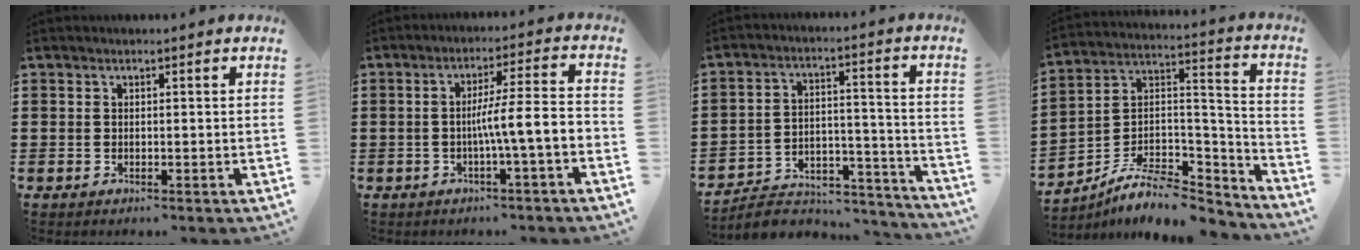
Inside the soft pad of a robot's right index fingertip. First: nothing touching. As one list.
[{"total": 7.0, "force": [-2.2, 0.3, 6.6], "torque": [-0.117, 0.001, -0.043]}, {"total": 6.5, "force": [-6.0, 1.8, 1.7], "torque": [-0.028, 0.015, -0.117]}, {"total": 8.4, "force": [-6.4, 3.6, 4.1], "torque": [-0.079, 0.013, -0.125]}]